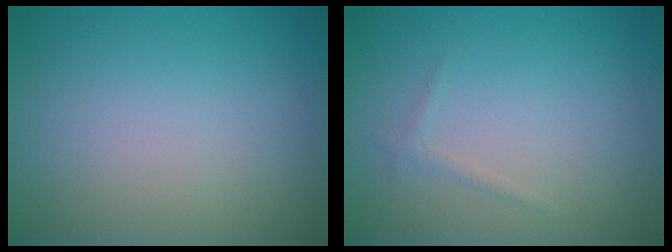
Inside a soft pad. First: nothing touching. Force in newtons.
{"total": 0.7, "press": 0.7, "slide": 0.0}